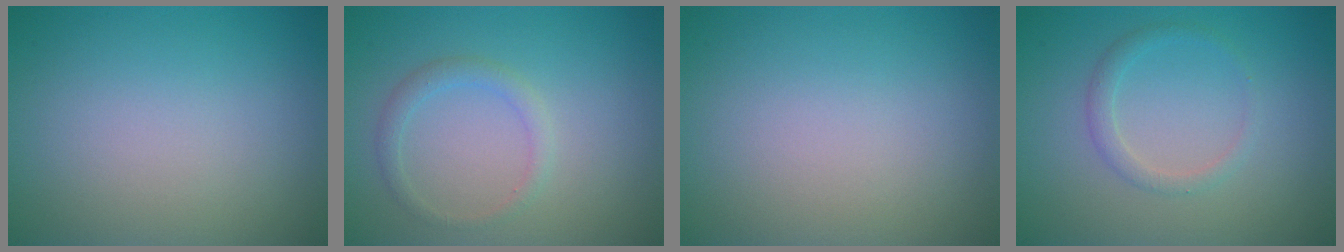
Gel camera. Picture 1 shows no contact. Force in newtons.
{"total": 1.5, "press": 1.5, "slide": 0.1}
{"total": 0.0}
{"total": 1.5, "press": 1.5, "slide": 0.1}